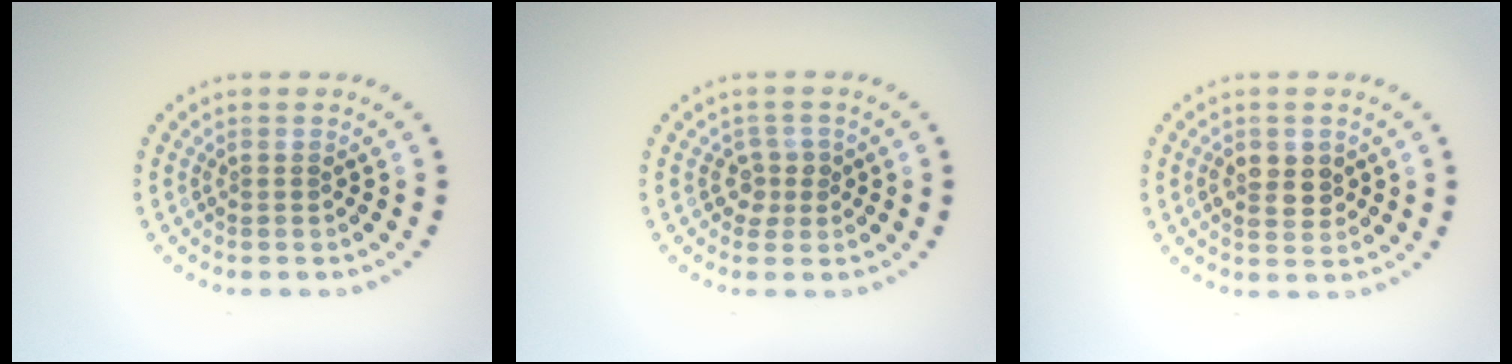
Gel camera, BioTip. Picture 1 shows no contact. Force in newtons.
{"total": 1.3, "press": 1.2, "slide": 0.6}
{"total": 2.7, "press": 2.7, "slide": 0.4}